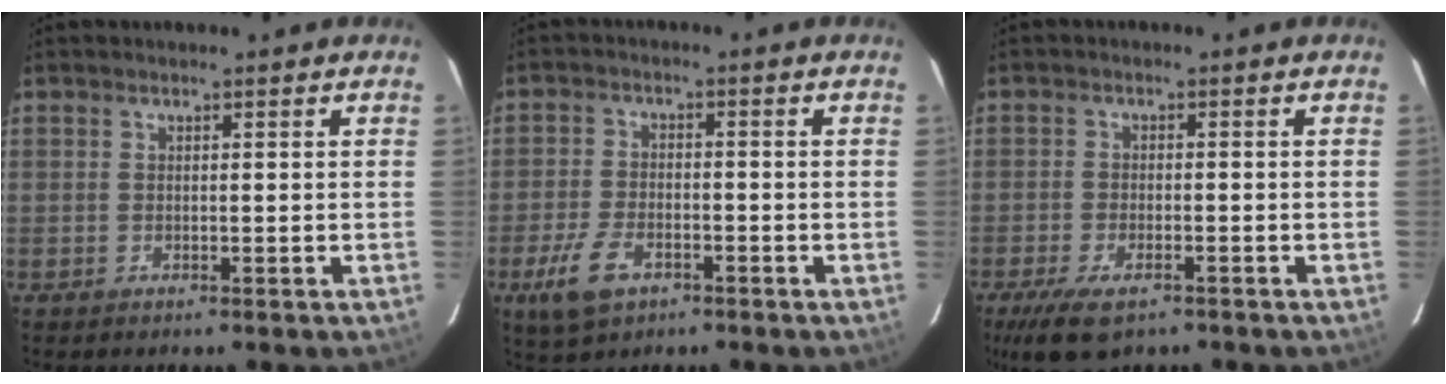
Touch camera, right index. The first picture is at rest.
{"total": 6.6, "force": [-3.4, 3.5, 4.4], "torque": [-0.099, -0.005, -0.058]}
{"total": 7.3, "force": [-5.1, 2.8, 4.6], "torque": [-0.083, -0.012, -0.084]}